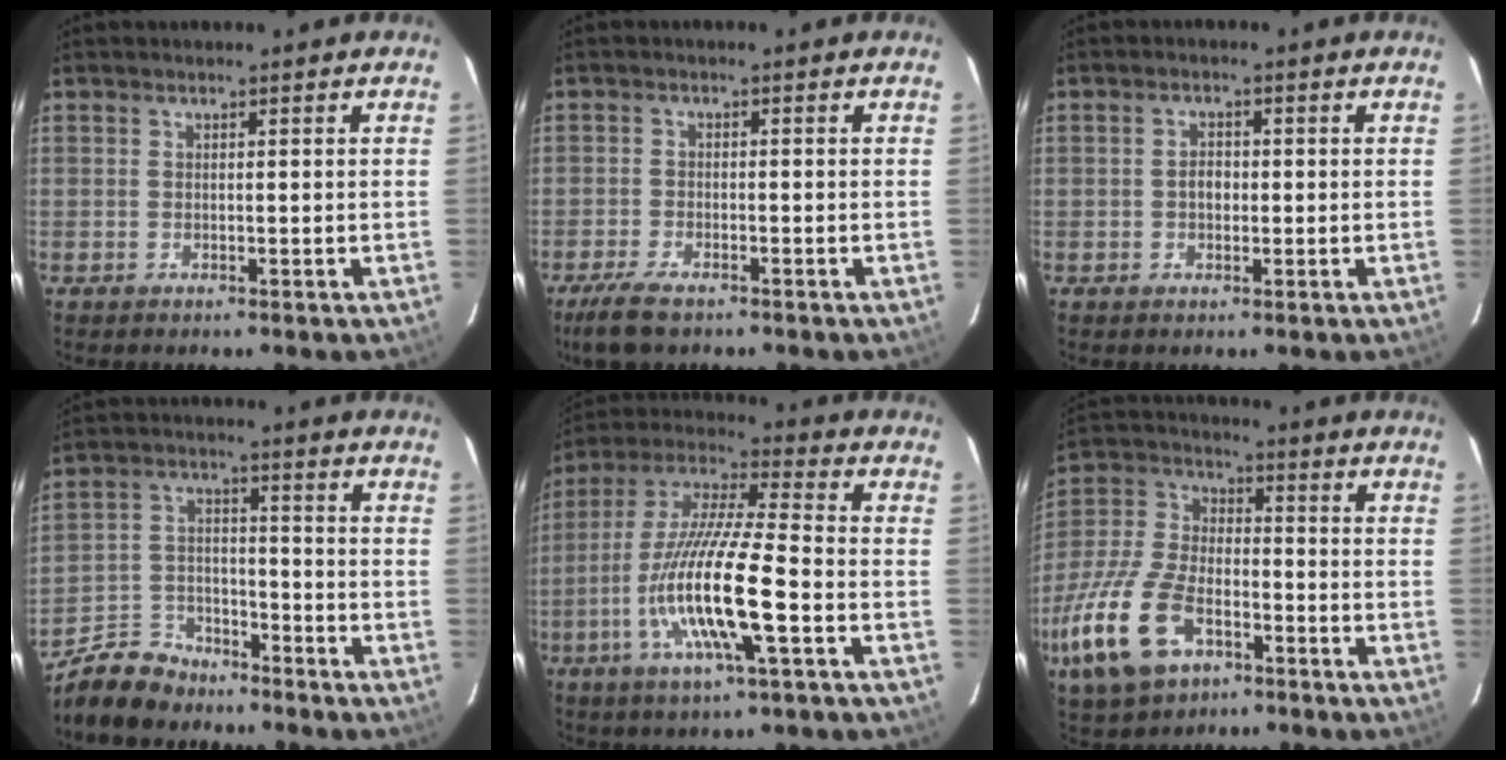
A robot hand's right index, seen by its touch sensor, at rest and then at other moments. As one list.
[{"total": 5.7, "force": [-4.2, 1.7, 3.3], "torque": [-0.092, -0.014, -0.081]}, {"total": 2.2, "force": [-0.2, 1.7, 1.3], "torque": [-0.023, 0.007, -0.005]}, {"total": 11.1, "force": [-9.3, 5.1, 3.3], "torque": [-0.097, 0.012, -0.161]}, {"total": 17.4, "force": [-5.5, 2.1, 16.4], "torque": [-0.327, -0.012, -0.111]}, {"total": 19.8, "force": [-9.8, 10.8, 13.4], "torque": [-0.321, -0.019, -0.181]}]